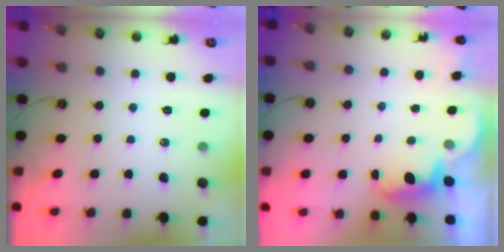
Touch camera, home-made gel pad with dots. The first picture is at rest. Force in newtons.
{"total": 2.3, "press": 2.2, "slide": 0.6}